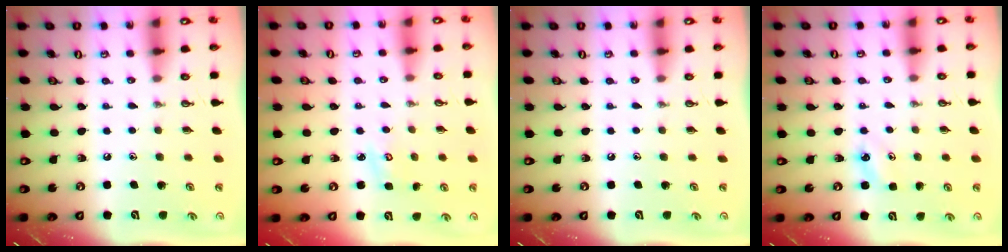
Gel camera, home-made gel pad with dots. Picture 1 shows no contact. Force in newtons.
{"total": 2.7, "press": 2.7, "slide": 0.3}
{"total": 0.0}
{"total": 3.8, "press": 3.7, "slide": 0.4}